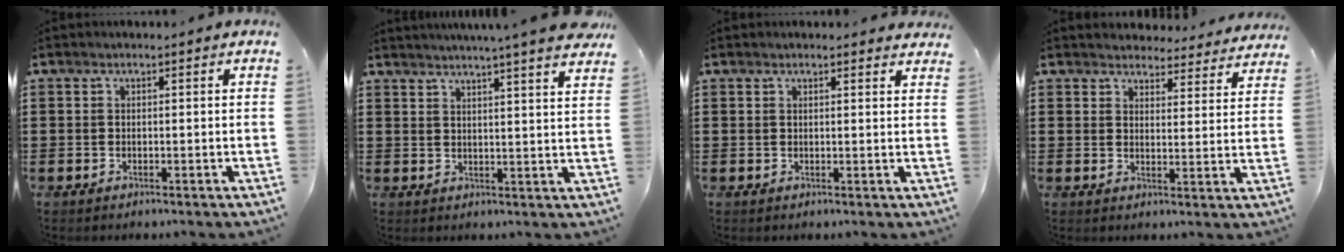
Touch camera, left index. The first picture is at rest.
{"total": 4.5, "force": [4.1, -1.0, 1.5], "torque": [-0.035, -0.023, 0.068]}
{"total": 1.8, "force": [1.8, 0.3, 0.3], "torque": [-0.003, -0.001, 0.033]}
{"total": 4.0, "force": [4.0, 0.4, 0.0], "torque": [-0.010, -0.025, 0.070]}